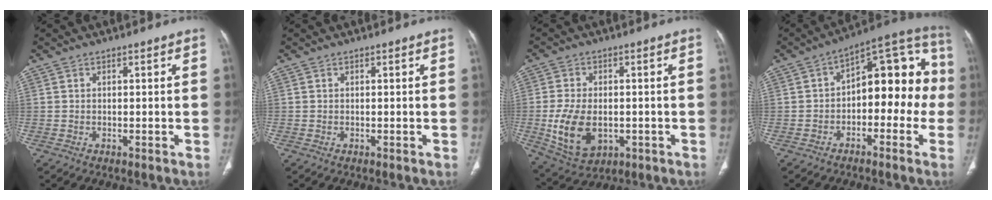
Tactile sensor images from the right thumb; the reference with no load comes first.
{"total": 0.0}
{"total": 11.7, "force": [-2.1, 7.6, 8.7], "torque": [-0.157, -0.003, -0.020]}
{"total": 15.8, "force": [-2.0, 9.3, 12.6], "torque": [-0.116, 0.063, -0.041]}